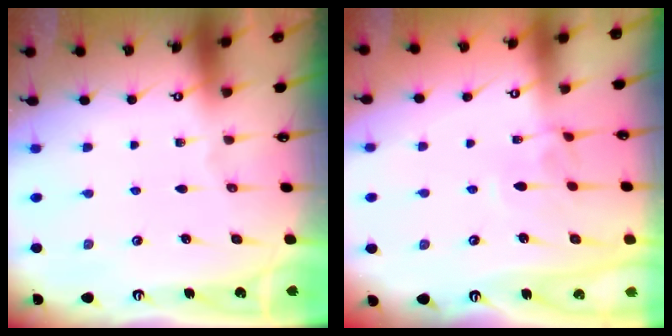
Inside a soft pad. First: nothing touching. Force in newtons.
{"total": 4.1, "press": 4.1, "slide": 0.2}